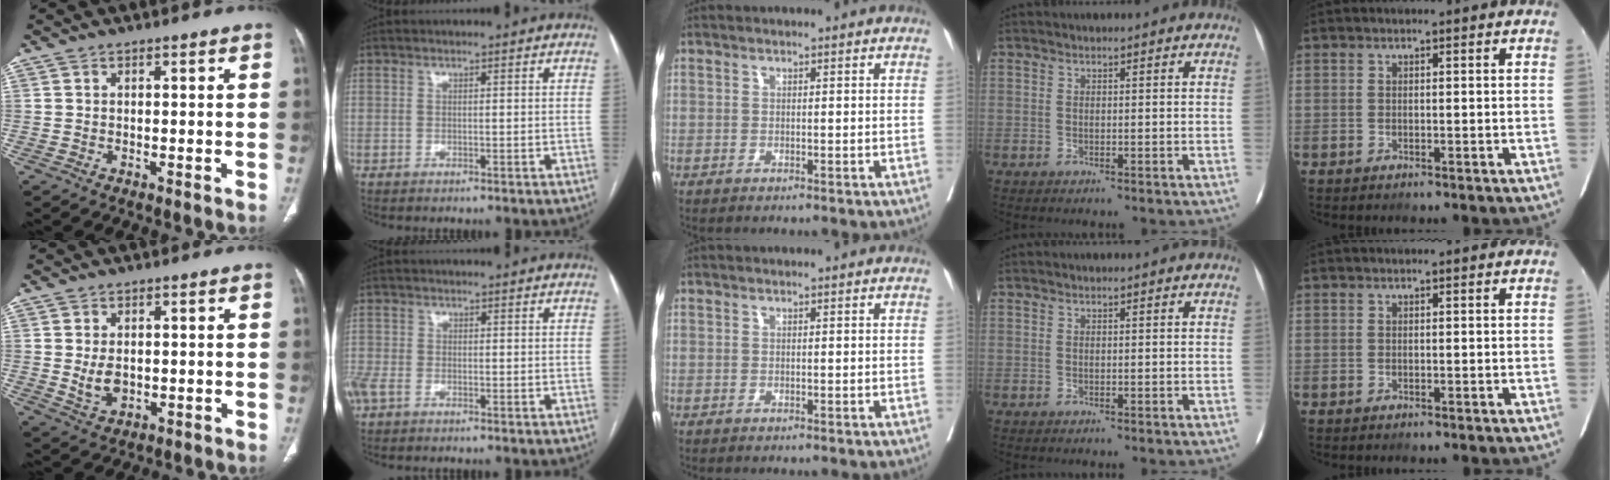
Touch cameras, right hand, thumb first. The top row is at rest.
{"thumb": {"total": 4.2, "force": [0.0, 2.8, 3.1], "torque": [-0.049, -0.008, 0.009]}, "index": {"total": 4.5, "force": [-2.1, 2.9, 2.8], "torque": [-0.080, 0.001, -0.036]}}